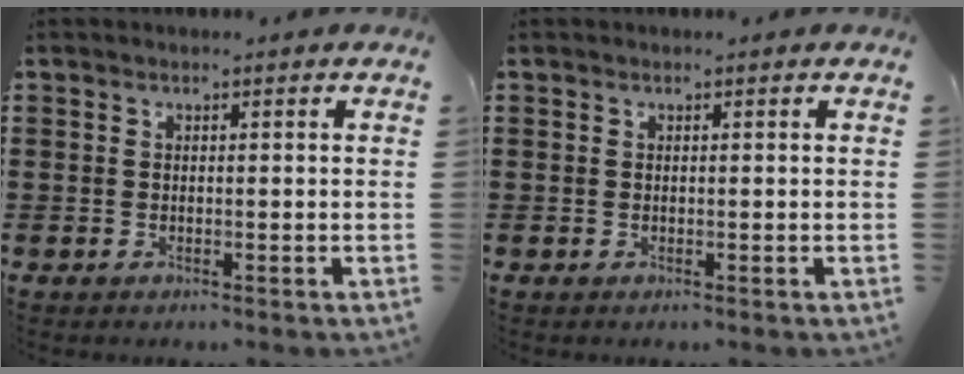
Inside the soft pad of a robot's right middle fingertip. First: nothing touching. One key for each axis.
{"total": 0.0}